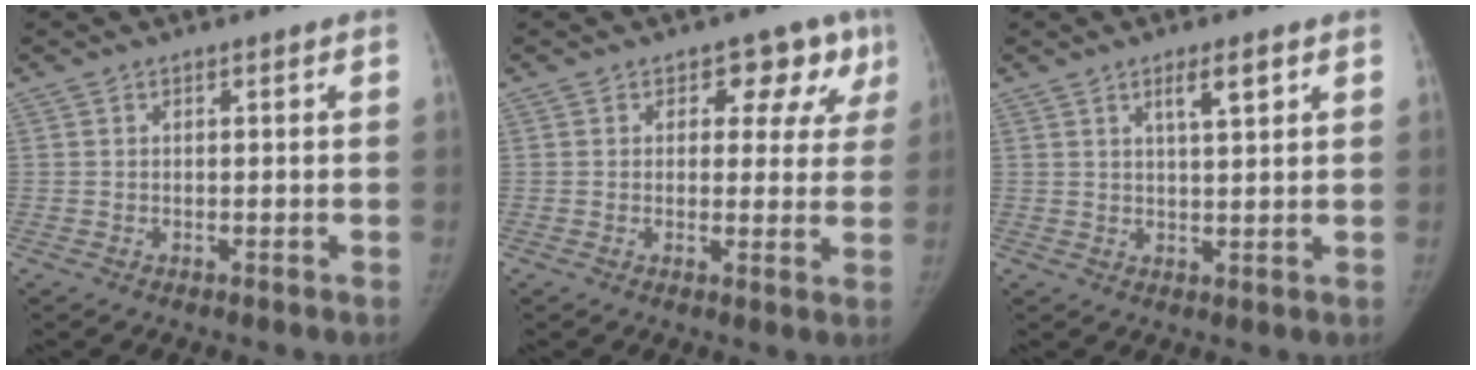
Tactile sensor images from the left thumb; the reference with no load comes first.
{"total": 7.9, "force": [3.6, 5.3, 4.6], "torque": [0.000, -0.007, 0.036]}
{"total": 4.5, "force": [2.3, 1.0, 3.7], "torque": [-0.061, -0.011, 0.042]}